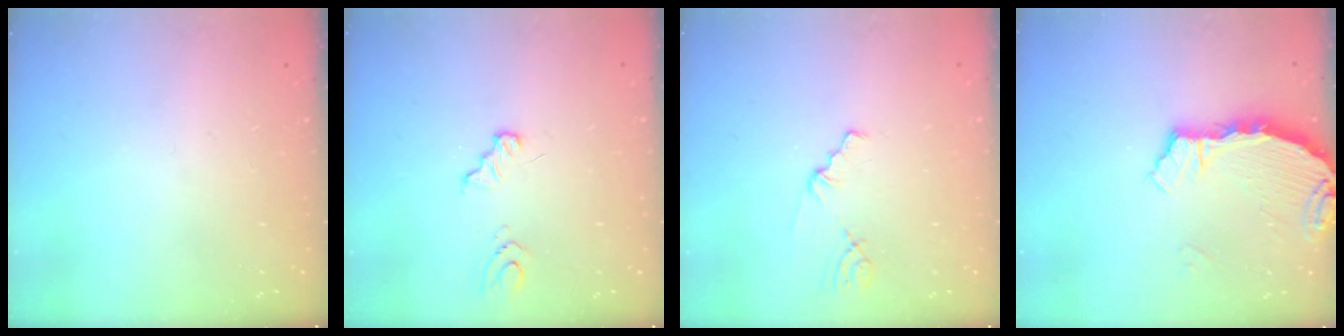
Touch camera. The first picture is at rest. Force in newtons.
{"total": 4.6, "press": 4.6, "slide": 0.3}
{"total": 1.1, "press": 1.1, "slide": 0.2}
{"total": 4.1, "press": 4.1, "slide": 0.2}